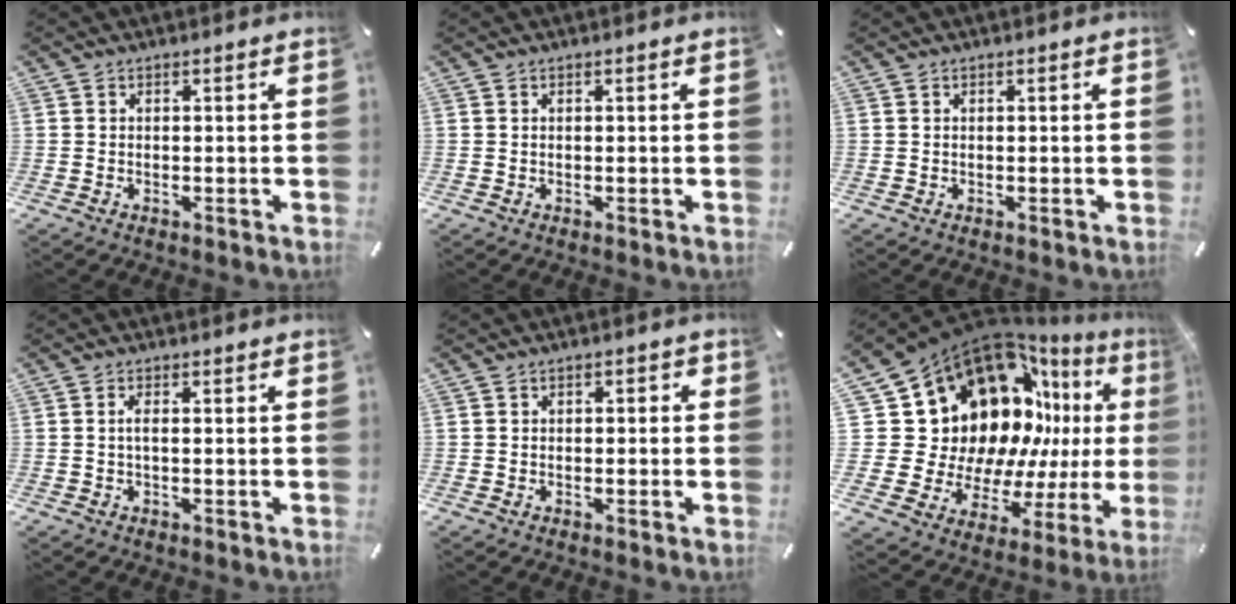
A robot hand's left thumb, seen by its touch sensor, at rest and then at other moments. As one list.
[{"total": 0.0}, {"total": 0.0}, {"total": 1.8, "force": [0.0, 0.6, 1.7], "torque": [-0.033, 0.000, -0.001]}, {"total": 1.7, "force": [-0.7, 1.4, 0.7], "torque": [-0.012, 0.009, -0.016]}, {"total": 24.2, "force": [9.9, 17.1, 14.0], "torque": [-0.221, -0.123, 0.217]}]